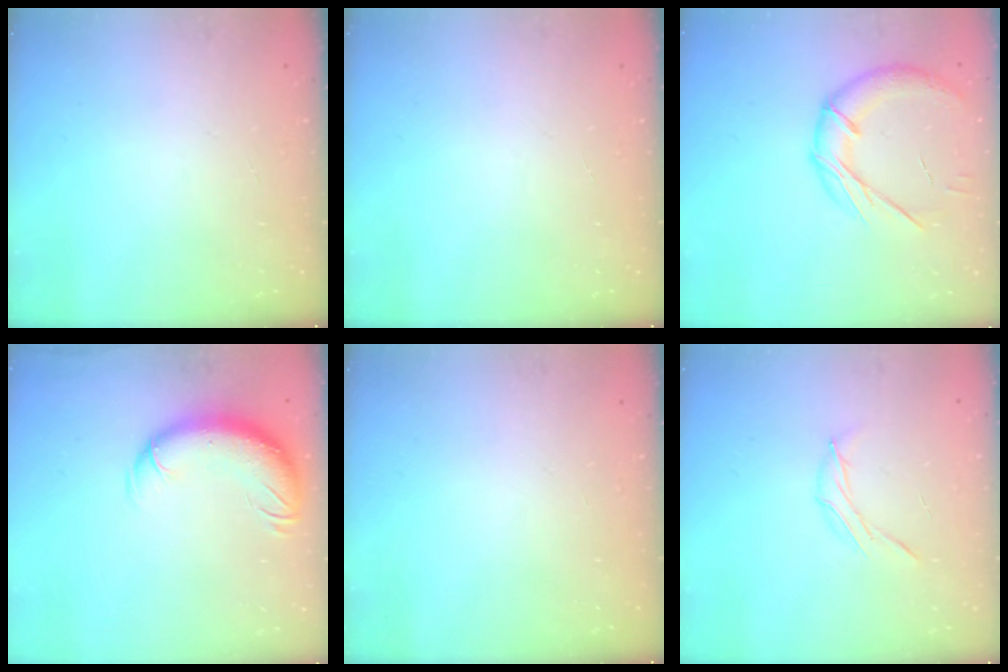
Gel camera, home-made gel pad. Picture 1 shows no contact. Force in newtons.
{"total": 0.0}
{"total": 14.3, "press": 14.3, "slide": 1.4}
{"total": 11.8, "press": 11.5, "slide": 2.8}
{"total": 0.0}
{"total": 7.2, "press": 7.1, "slide": 1.2}